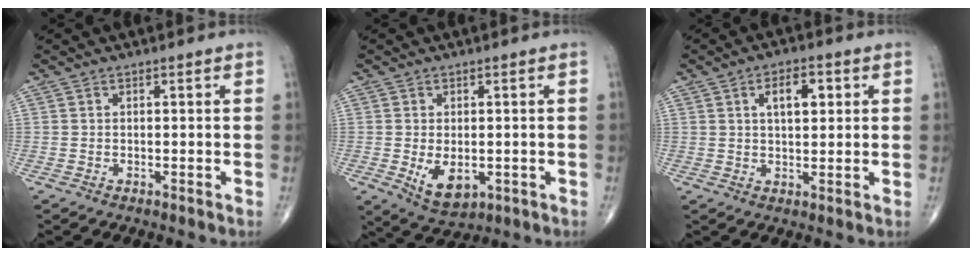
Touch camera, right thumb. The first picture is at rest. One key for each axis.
{"total": 6.6, "fx": -1.3, "fy": 4.0, "fz": 5.1, "tx": -0.073, "ty": -0.013, "tz": -0.008}
{"total": 6.1, "fx": 2.0, "fy": 3.0, "fz": 4.9, "tx": -0.065, "ty": -0.001, "tz": 0.032}